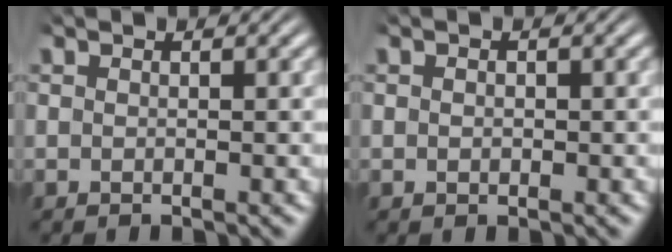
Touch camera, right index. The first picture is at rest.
{"total": 0.5, "force": [-0.2, 0.2, 0.4], "torque": [-0.014, -0.009, 0.001]}